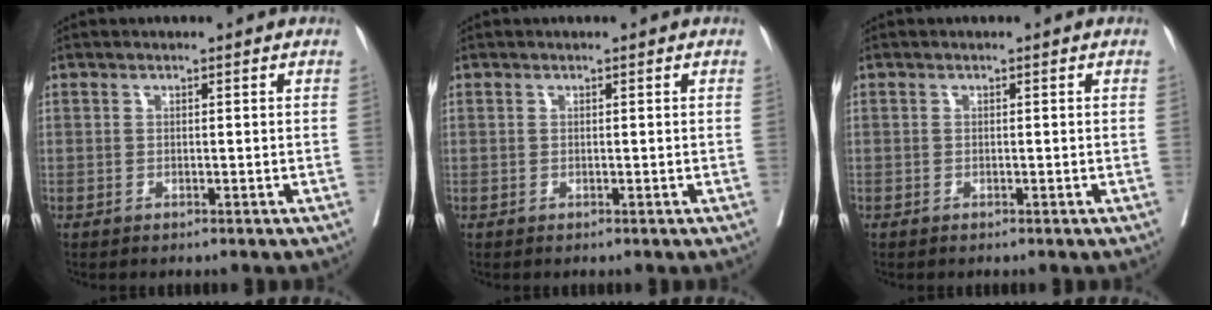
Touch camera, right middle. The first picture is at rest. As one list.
[{"total": 0.0}, {"total": 0.0}]